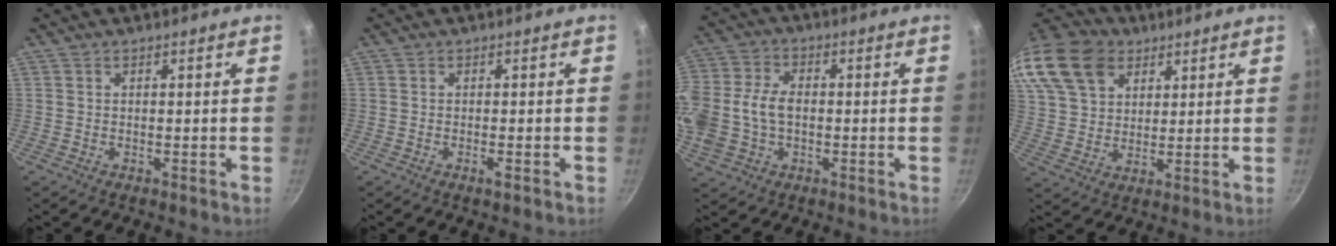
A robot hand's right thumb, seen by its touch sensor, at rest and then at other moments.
{"total": 0.9, "force": [-0.5, 0.1, 0.7], "torque": [-0.021, 0.001, -0.009]}
{"total": 15.0, "force": [-1.1, 10.9, 10.3], "torque": [-0.232, 0.030, -0.024]}
{"total": 21.4, "force": [12.3, 14.6, 9.8], "torque": [-0.223, 0.010, 0.235]}